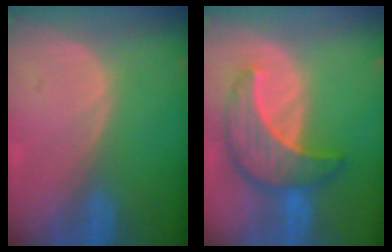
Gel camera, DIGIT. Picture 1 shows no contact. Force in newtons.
{"total": 8.9, "press": 8.9, "slide": 0.8}